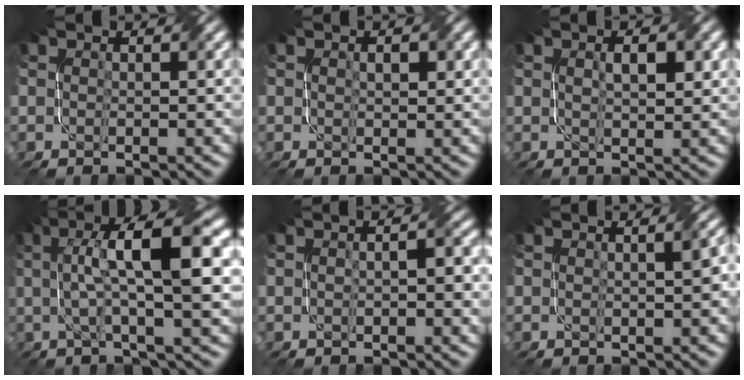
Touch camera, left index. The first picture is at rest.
{"total": 1.0, "force": [0.3, 0.5, 0.8], "torque": [-0.011, -0.001, 0.005]}
{"total": 2.3, "force": [0.6, 0.7, 2.0], "torque": [-0.030, -0.002, 0.015]}
{"total": 8.9, "force": [1.6, 1.9, 8.6], "torque": [-0.134, 0.016, 0.025]}
{"total": 2.7, "force": [0.2, 0.9, 2.6], "torque": [-0.032, 0.000, -0.004]}
{"total": 2.1, "force": [0.3, 0.5, 2.0], "torque": [-0.019, 0.011, 0.003]}